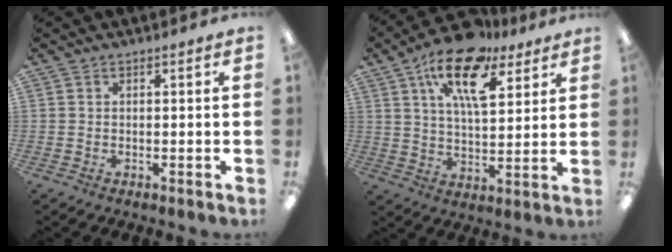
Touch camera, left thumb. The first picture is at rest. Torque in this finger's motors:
{"motor_torque": [0.33, 0.47, 1.64, -1.13, 0.37]}